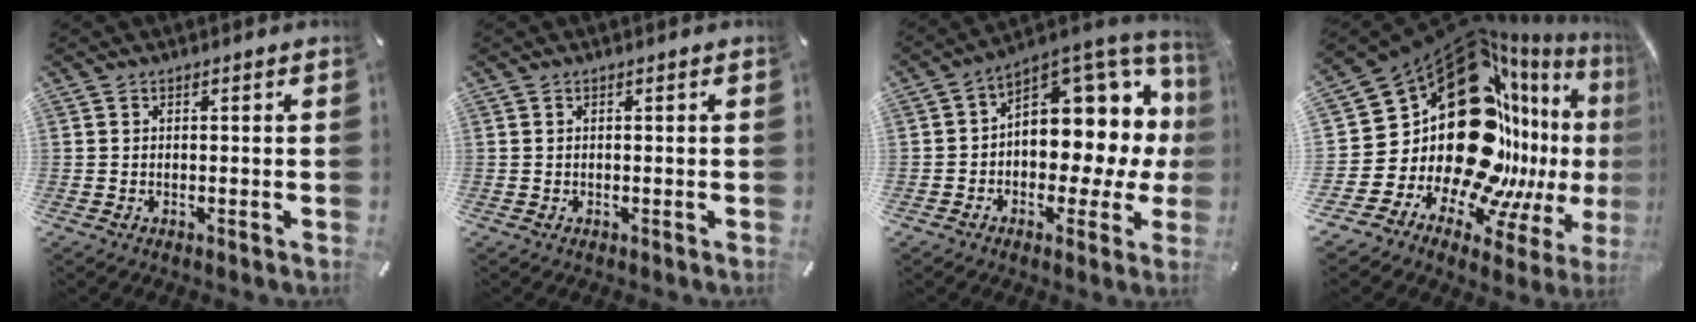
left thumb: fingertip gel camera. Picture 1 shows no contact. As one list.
[{"total": 0.0}, {"total": 12.2, "force": [4.6, 8.4, 7.6], "torque": [-0.079, -0.070, 0.074]}, {"total": 37.1, "force": [7.7, 23.5, 27.6], "torque": [-0.413, -0.155, 0.209]}]